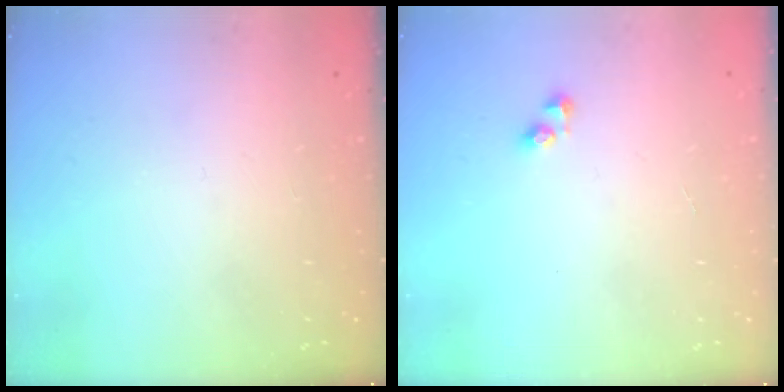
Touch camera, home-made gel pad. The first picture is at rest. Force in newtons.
{"total": 2.9, "press": 2.9, "slide": 0.1}